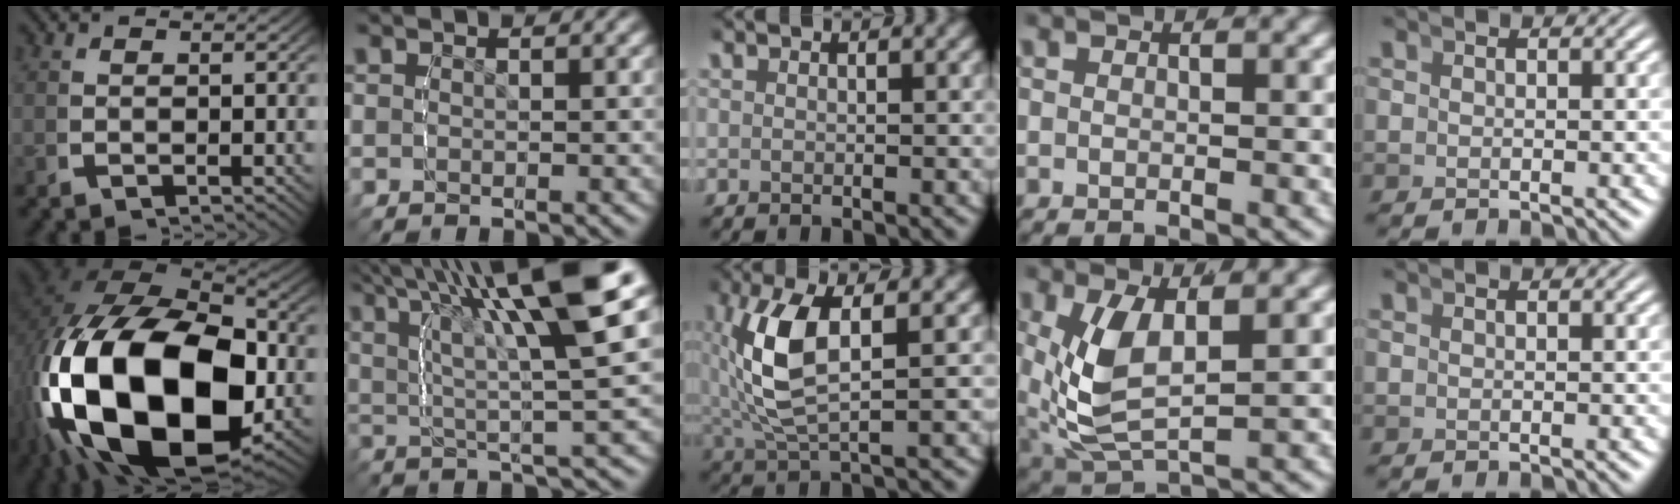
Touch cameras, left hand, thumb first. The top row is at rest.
{"thumb": {"total": 31.2, "force": [-3.7, 19.3, 24.3], "torque": [-0.517, -0.114, -0.002]}, "index": {"total": 9.8, "force": [4.1, 2.6, 8.5], "torque": [-0.129, 0.011, 0.061]}, "middle": {"total": 6.3, "force": [0.8, 2.3, 5.8], "torque": [-0.128, 0.006, 0.017]}, "ring": {"total": 6.0, "force": [0.4, 3.4, 5.0], "torque": [-0.128, -0.029, 0.029]}}